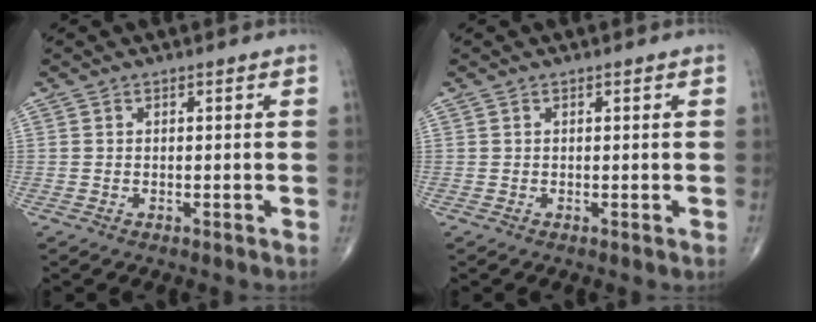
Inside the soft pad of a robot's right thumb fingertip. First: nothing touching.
{"total": 0.0}